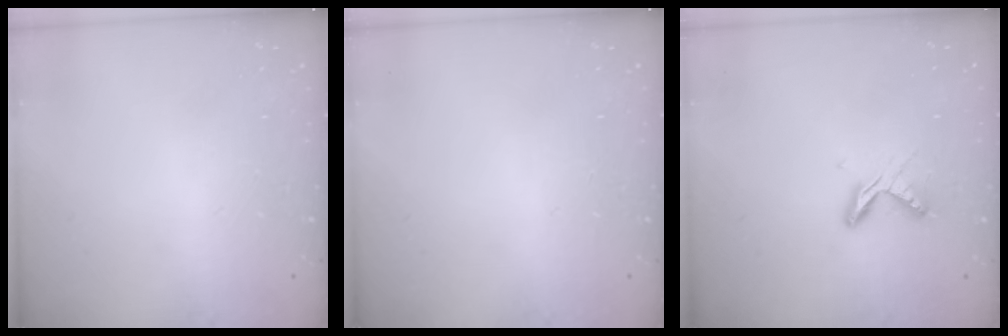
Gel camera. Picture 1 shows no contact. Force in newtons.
{"total": 0.0}
{"total": 6.1, "press": 6.1, "slide": 0.7}